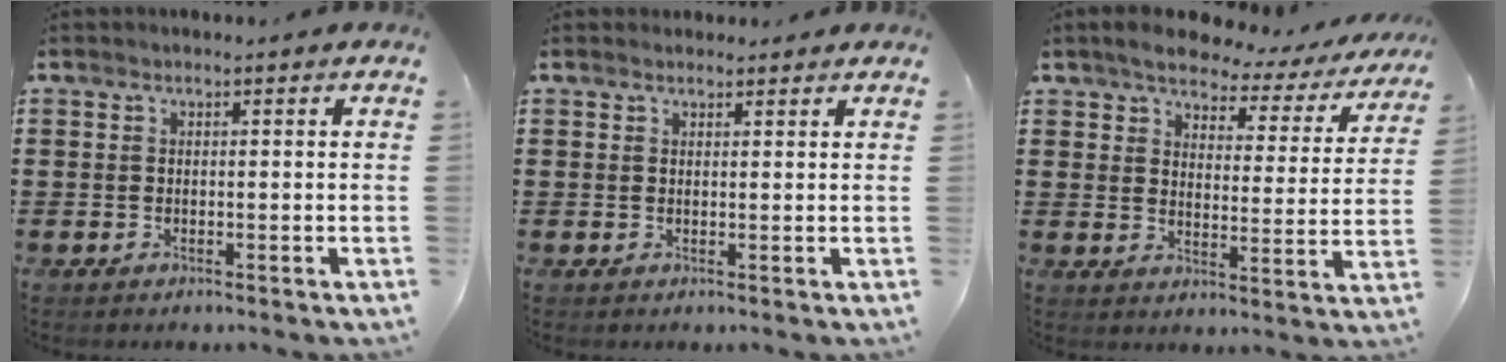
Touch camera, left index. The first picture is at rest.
{"total": 1.0, "force": [1.0, 0.4, 0.0], "torque": [-0.002, 0.002, 0.019]}
{"total": 4.6, "force": [4.2, 1.3, 1.5], "torque": [-0.045, -0.025, 0.066]}